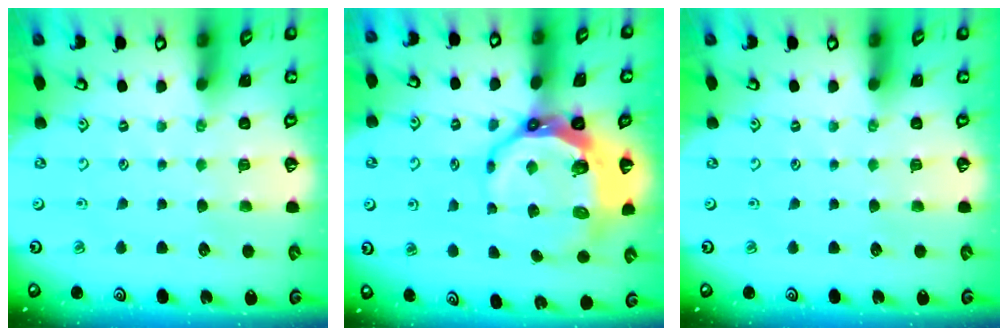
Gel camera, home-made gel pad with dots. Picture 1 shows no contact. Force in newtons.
{"total": 12.3, "press": 11.6, "slide": 4.2}
{"total": 0.0}